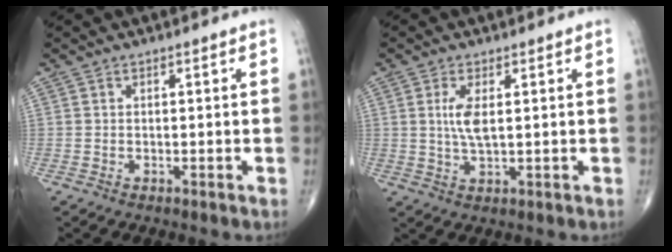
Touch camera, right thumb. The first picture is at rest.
{"total": 4.5, "force": [0.9, 1.4, 4.1], "torque": [-0.091, -0.007, 0.021]}